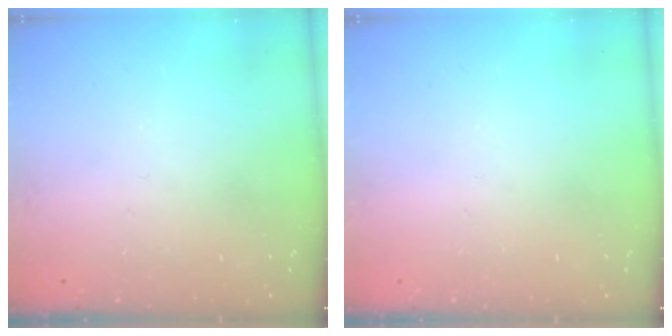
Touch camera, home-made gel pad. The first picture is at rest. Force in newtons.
{"total": 0.0}